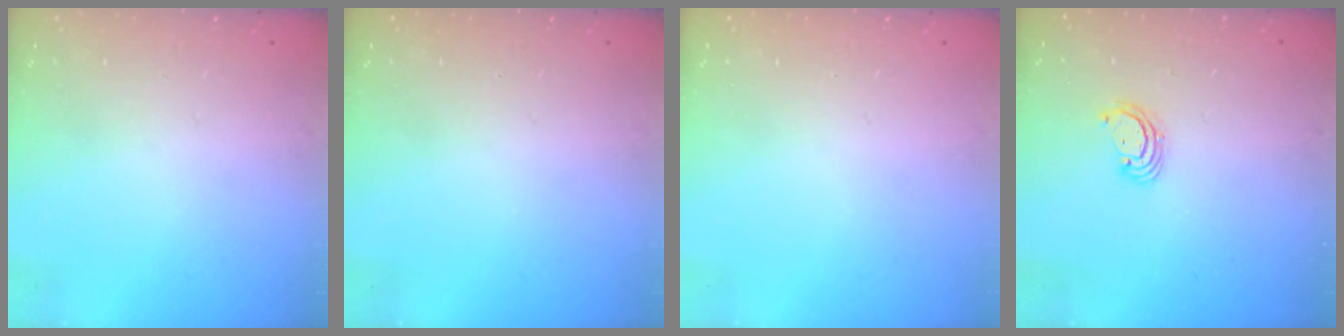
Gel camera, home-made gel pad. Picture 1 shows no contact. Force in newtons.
{"total": 0.0}
{"total": 0.0}
{"total": 3.1, "press": 3.1, "slide": 0.3}